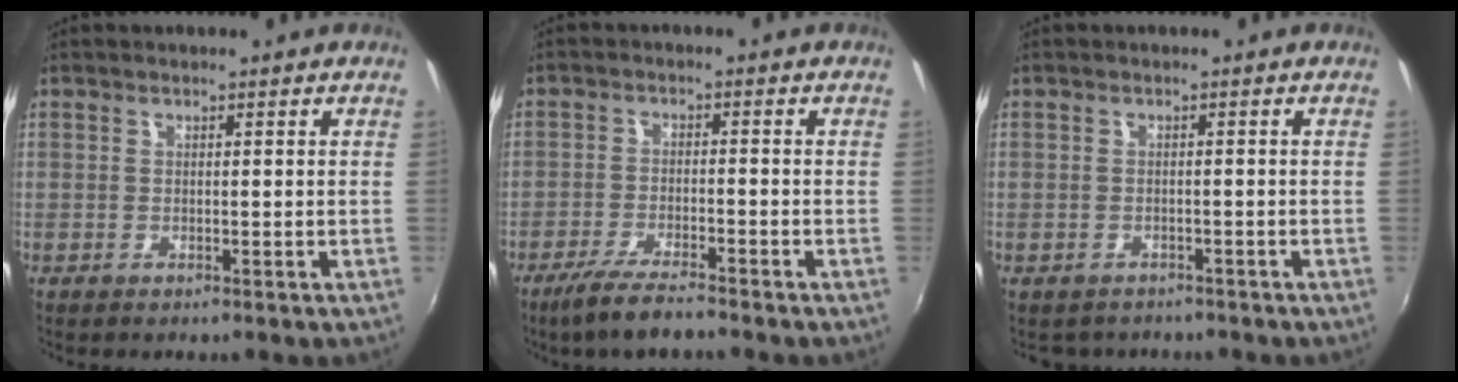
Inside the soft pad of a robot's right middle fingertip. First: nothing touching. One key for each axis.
{"total": 6.8, "fx": -5.5, "fy": 0.6, "fz": 3.8, "tx": -0.094, "ty": -0.014, "tz": -0.101}
{"total": 2.9, "fx": -2.4, "fy": 1.6, "fz": 0.4, "tx": -0.015, "ty": -0.009, "tz": -0.033}